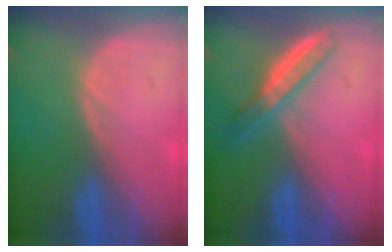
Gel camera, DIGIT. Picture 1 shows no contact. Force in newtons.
{"total": 5.1, "press": 4.6, "slide": 2.2}